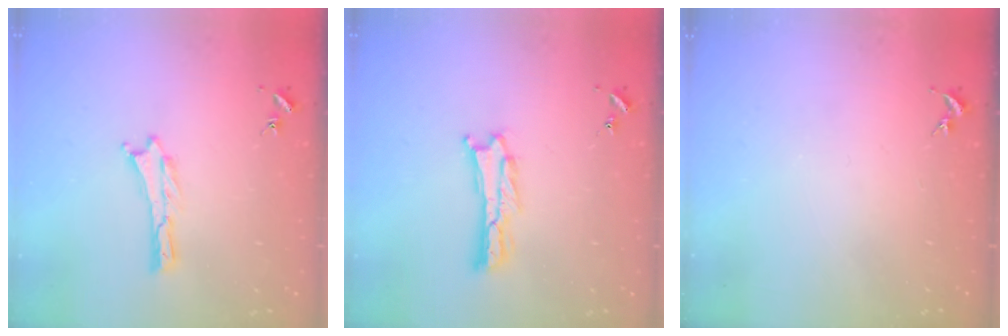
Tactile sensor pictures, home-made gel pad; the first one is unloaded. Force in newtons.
{"total": 1.6, "press": 1.6, "slide": 0.2}
{"total": 0.0}